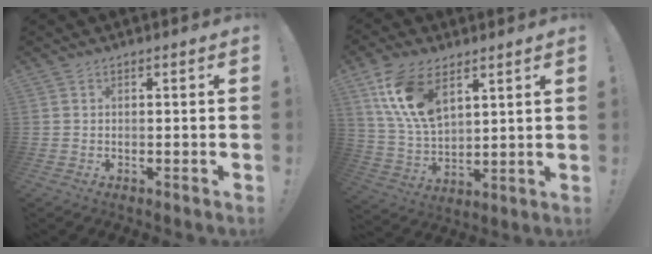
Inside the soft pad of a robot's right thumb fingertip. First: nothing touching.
{"total": 15.2, "force": [8.1, 8.3, 9.8], "torque": [-0.204, -0.032, 0.150]}